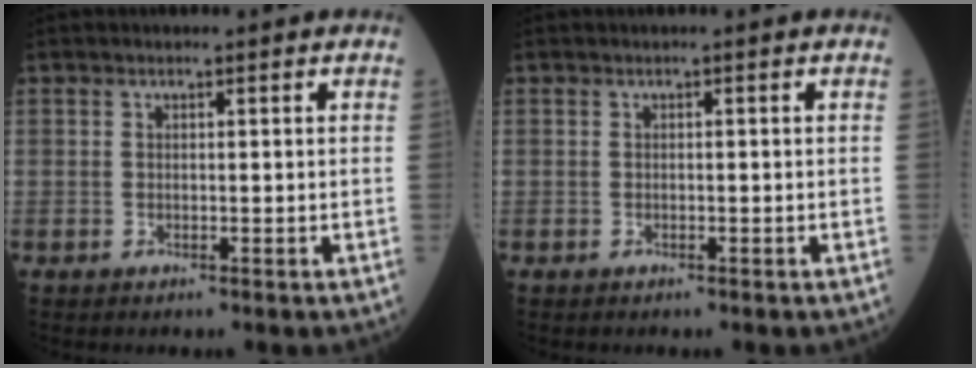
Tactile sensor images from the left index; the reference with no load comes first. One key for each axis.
{"total": 0.0}